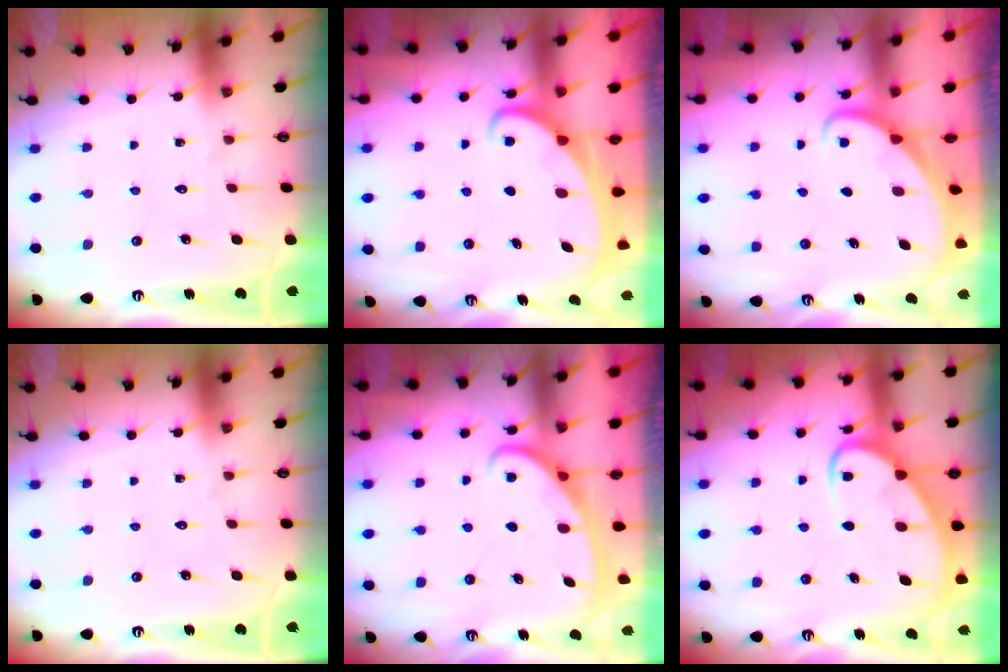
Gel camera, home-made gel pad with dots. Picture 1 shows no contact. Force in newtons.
{"total": 2.7, "press": 2.7, "slide": 0.3}
{"total": 1.9, "press": 1.9, "slide": 0.2}
{"total": 0.0}
{"total": 2.8, "press": 2.8, "slide": 0.4}
{"total": 6.1, "press": 6.1, "slide": 0.7}